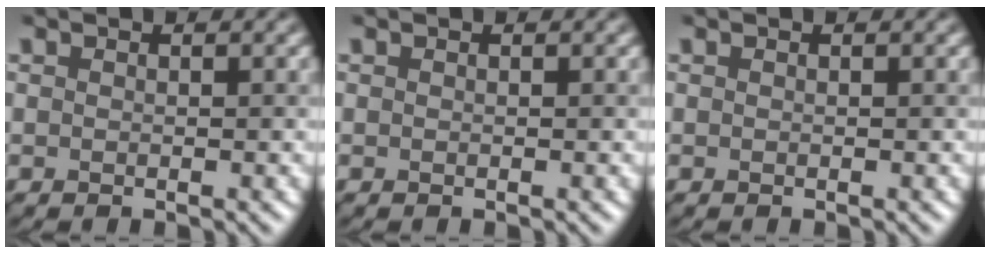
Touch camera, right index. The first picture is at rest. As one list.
[{"total": 0.0}, {"total": 0.0}]